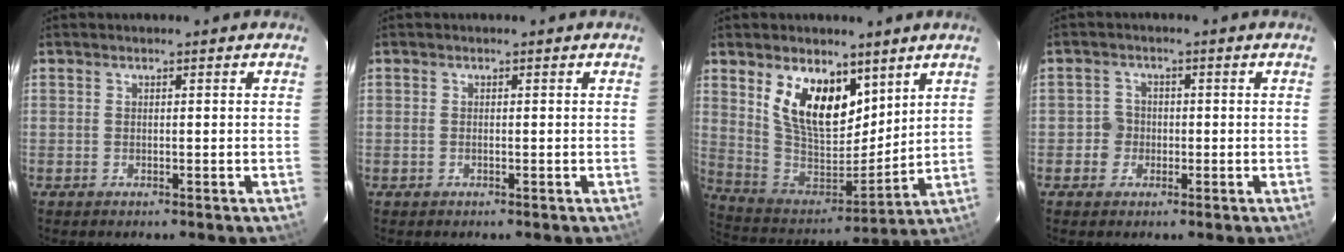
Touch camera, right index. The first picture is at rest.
{"total": 0.5, "force": [-0.1, 0.3, 0.4], "torque": [-0.011, 0.000, -0.004]}
{"total": 16.3, "force": [8.5, 8.7, 10.9], "torque": [-0.207, -0.002, 0.170]}
{"total": 3.0, "force": [-0.9, 2.9, 0.3], "torque": [-0.001, 0.012, -0.016]}